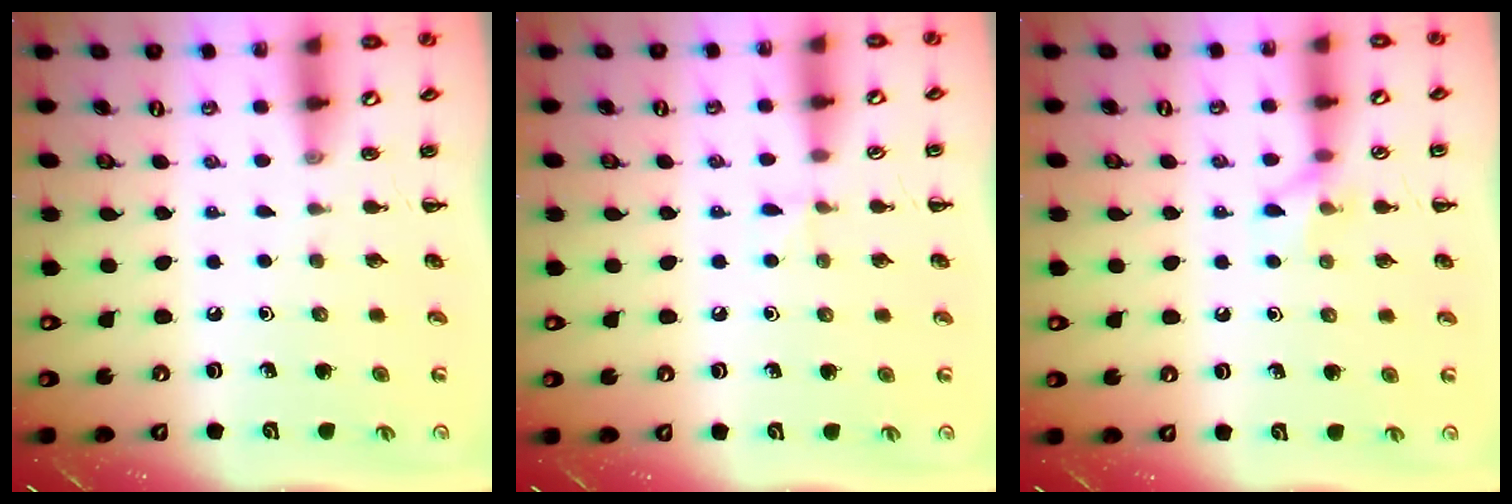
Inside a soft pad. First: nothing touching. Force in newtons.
{"total": 3.3, "press": 3.1, "slide": 1.2}
{"total": 6.7, "press": 6.5, "slide": 1.7}